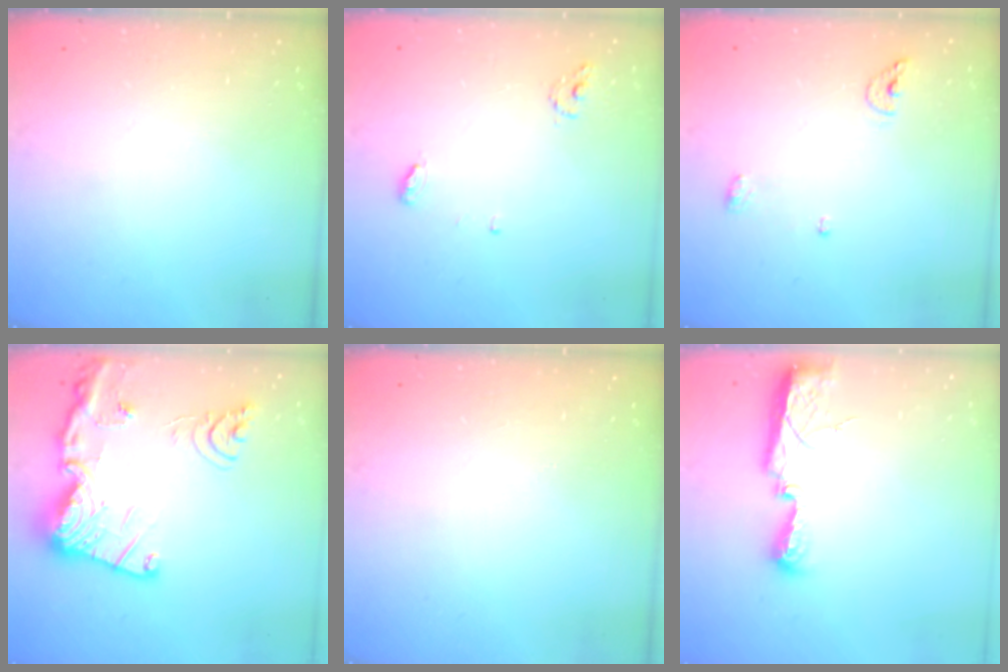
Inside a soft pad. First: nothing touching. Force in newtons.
{"total": 5.1, "press": 5.1, "slide": 0.4}
{"total": 5.7, "press": 5.7, "slide": 1.0}
{"total": 21.7, "press": 21.5, "slide": 2.2}
{"total": 0.0}
{"total": 7.5, "press": 7.5, "slide": 0.8}